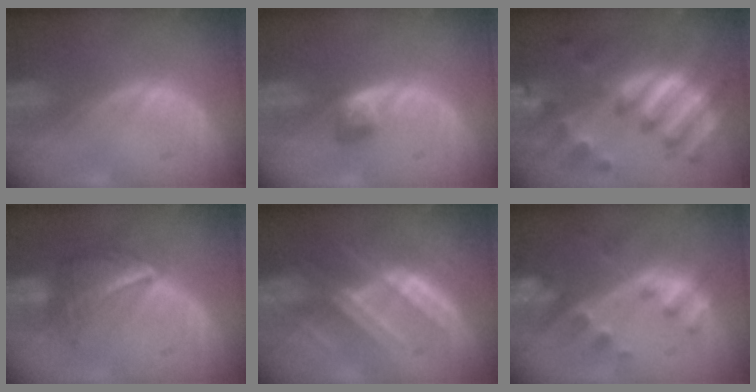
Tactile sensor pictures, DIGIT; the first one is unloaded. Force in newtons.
{"total": 2.7, "press": 2.5, "slide": 1.1}
{"total": 11.9, "press": 11.8, "slide": 1.0}
{"total": 6.4, "press": 5.9, "slide": 2.3}
{"total": 7.2, "press": 7.0, "slide": 1.6}
{"total": 7.9, "press": 7.0, "slide": 3.7}